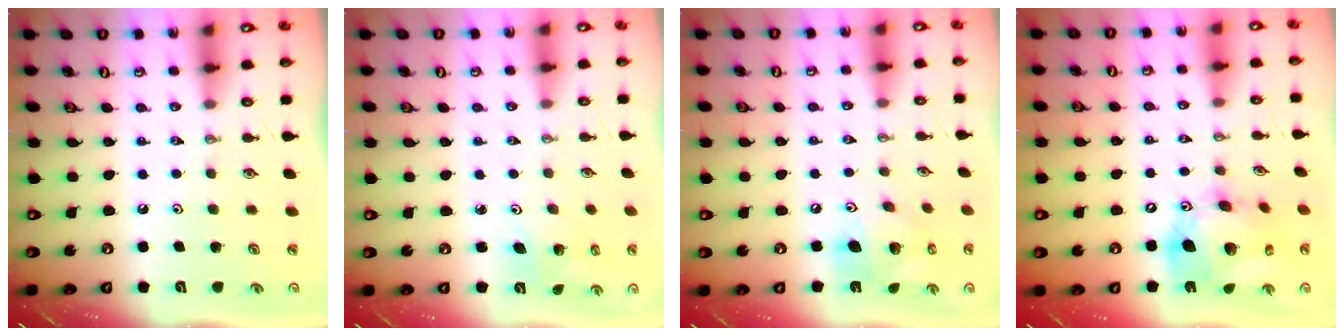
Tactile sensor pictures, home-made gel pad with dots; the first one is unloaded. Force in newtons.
{"total": 2.7, "press": 2.7, "slide": 0.3}
{"total": 13.2, "press": 12.9, "slide": 3.0}
{"total": 19.3, "press": 19.0, "slide": 2.9}